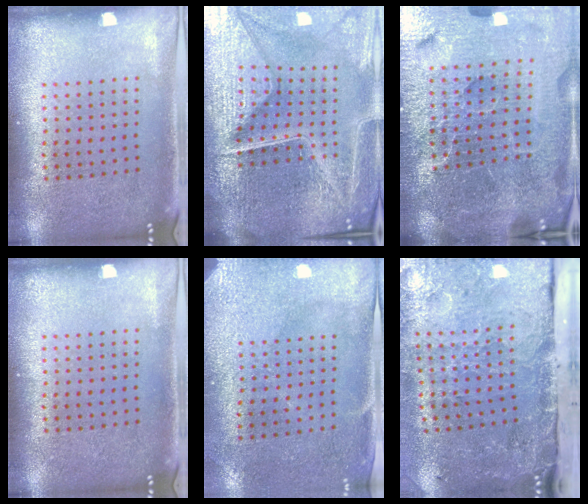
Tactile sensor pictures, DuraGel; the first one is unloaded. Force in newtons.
{"total": 7.0, "press": 6.1, "slide": 3.5}
{"total": 7.1, "press": 6.2, "slide": 3.5}
{"total": 0.0}
{"total": 3.0, "press": 2.4, "slide": 1.8}
{"total": 5.0, "press": 3.7, "slide": 3.4}